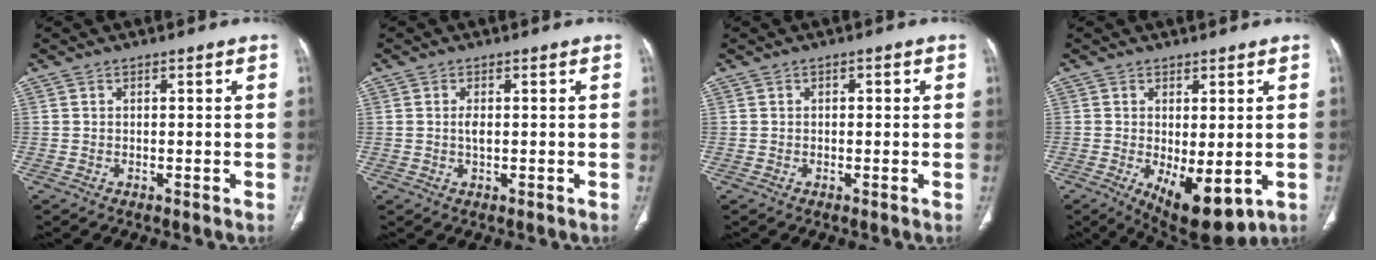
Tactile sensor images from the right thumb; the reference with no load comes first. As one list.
[{"total": 1.7, "force": [0.1, 0.8, 1.5], "torque": [-0.030, -0.001, 0.003]}, {"total": 1.2, "force": [0.3, 0.7, 0.9], "torque": [-0.010, 0.002, 0.002]}, {"total": 10.2, "force": [-2.3, 4.4, 8.9], "torque": [-0.125, -0.019, -0.018]}]